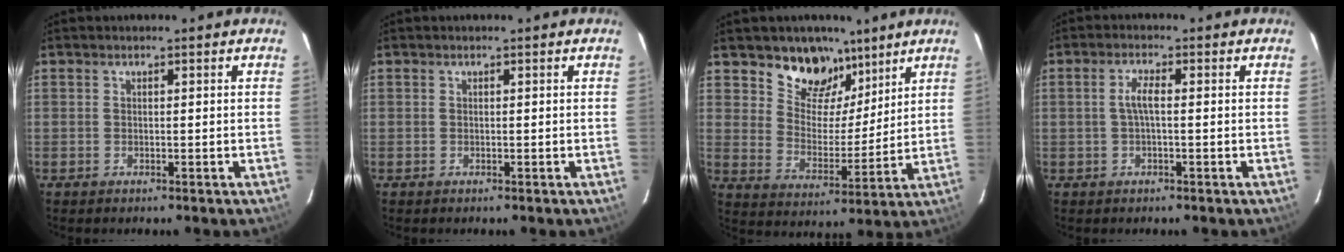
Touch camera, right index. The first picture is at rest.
{"total": 0.0}
{"total": 11.4, "force": [8.0, 7.1, 3.7], "torque": [-0.064, -0.012, 0.141]}
{"total": 3.3, "force": [0.0, 1.0, 3.2], "torque": [-0.063, 0.007, 0.001]}